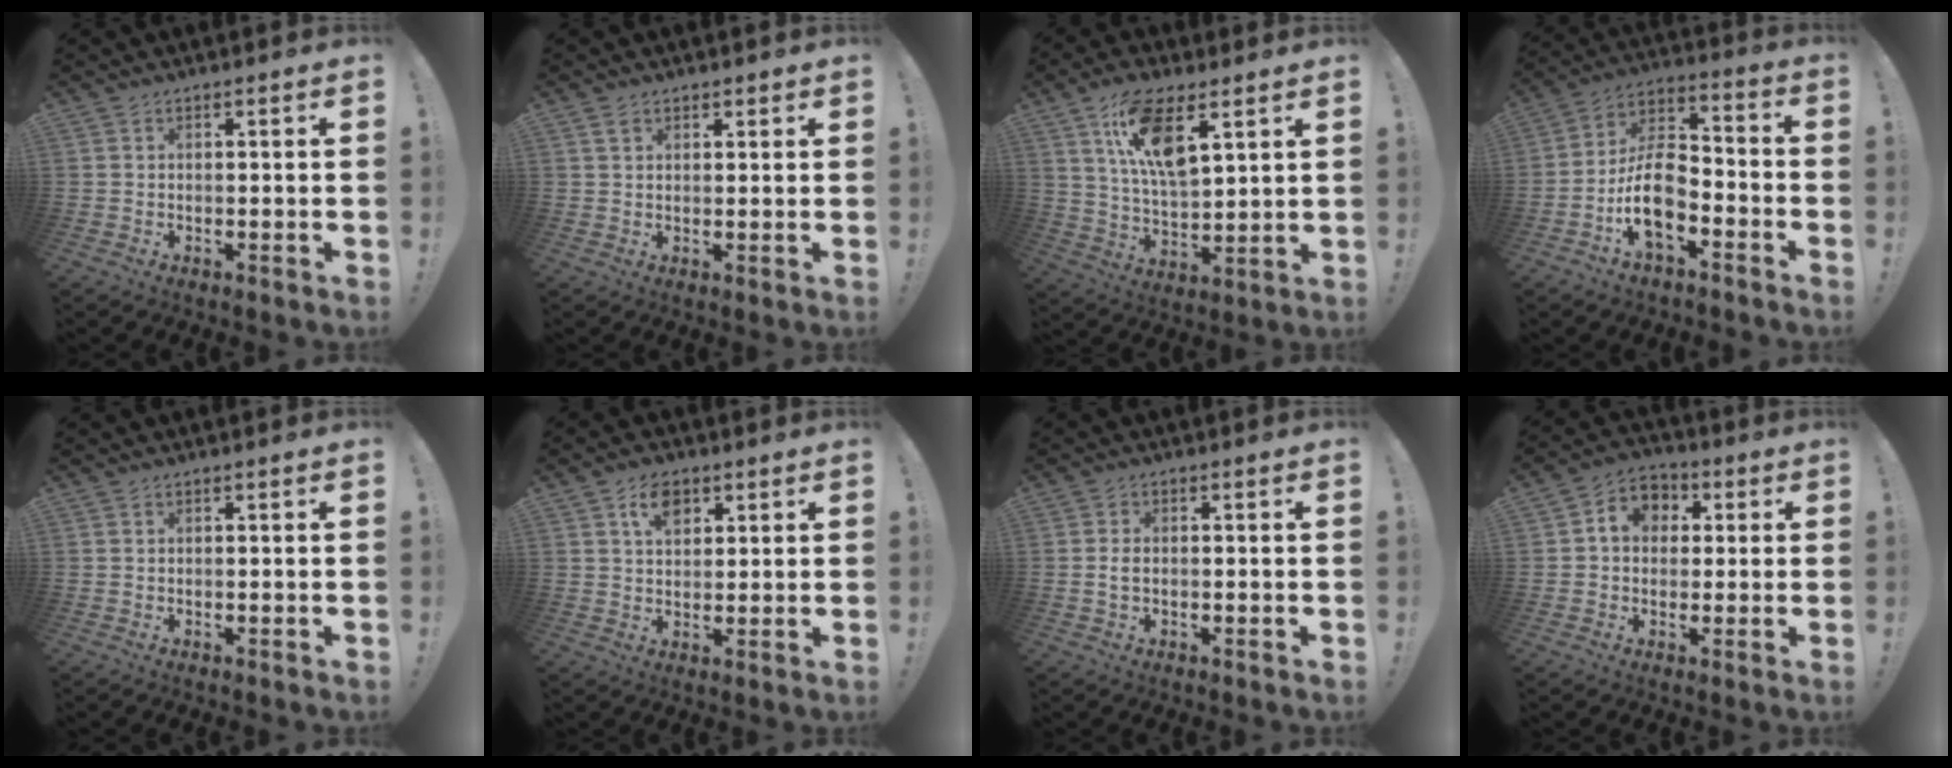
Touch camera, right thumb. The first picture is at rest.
{"total": 2.6, "force": [1.6, 1.7, 1.2], "torque": [-0.003, -0.007, 0.026]}
{"total": 14.0, "force": [7.6, 5.6, 10.3], "torque": [-0.181, -0.023, 0.133]}
{"total": 12.7, "force": [-5.7, 7.3, 8.7], "torque": [-0.166, 0.027, -0.100]}
{"total": 0.0}
{"total": 6.7, "force": [3.2, 4.4, 3.9], "torque": [-0.062, 0.001, 0.057]}
{"total": 2.1, "force": [-0.1, 1.4, 1.5], "torque": [-0.018, 0.004, -0.003]}
{"total": 8.2, "force": [1.7, 7.0, 4.0], "torque": [-0.060, 0.007, 0.036]}